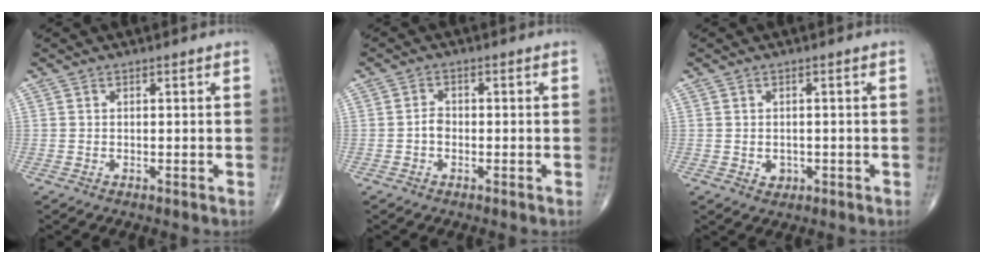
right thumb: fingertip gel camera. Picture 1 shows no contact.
{"total": 1.9, "force": [-0.6, 1.3, 1.1], "torque": [-0.013, 0.006, -0.017]}
{"total": 1.8, "force": [-0.4, 1.6, 0.8], "torque": [-0.005, 0.003, 0.001]}